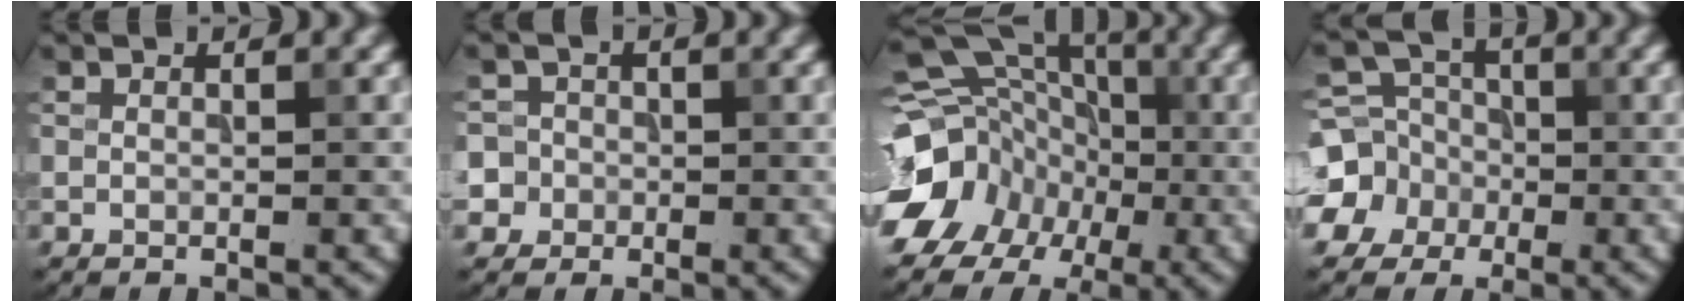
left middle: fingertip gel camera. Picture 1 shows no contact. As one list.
[{"total": 4.5, "force": [-1.3, 4.3, 0.8], "torque": [0.003, 0.014, -0.050]}, {"total": 14.3, "force": [-4.0, 12.7, 5.2], "torque": [-0.118, 0.003, -0.095]}, {"total": 8.0, "force": [-2.3, 7.3, 2.4], "torque": [-0.051, -0.003, -0.062]}]